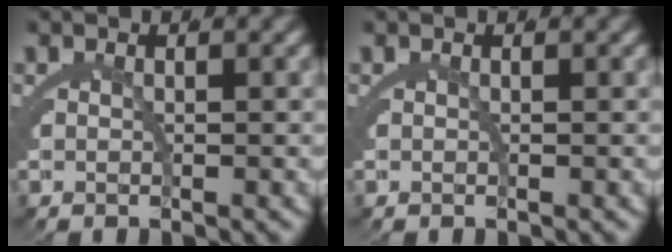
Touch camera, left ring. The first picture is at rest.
{"total": 0.0}